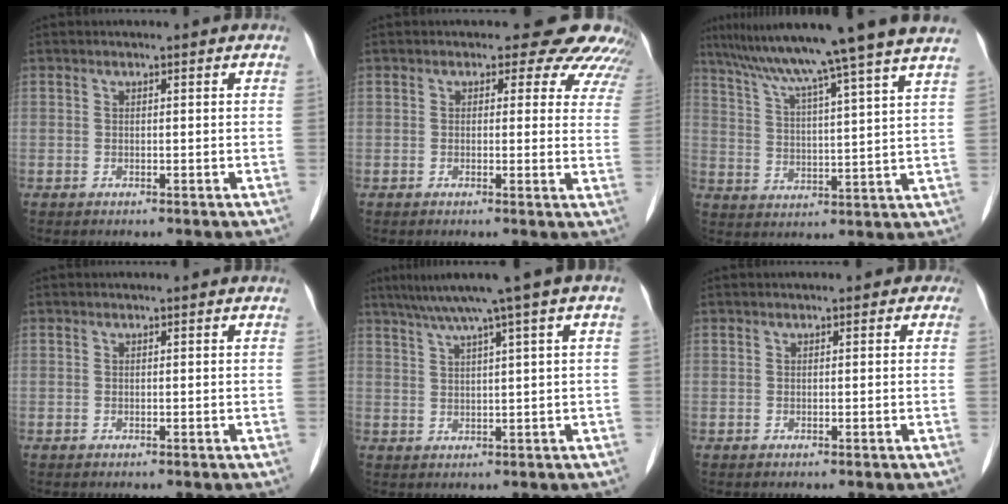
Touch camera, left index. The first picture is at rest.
{"total": 10.6, "force": [9.5, 4.1, 2.5], "torque": [0.009, -0.011, 0.066]}
{"total": 20.0, "force": [16.5, -2.1, 11.0], "torque": [-0.182, -0.002, 0.231]}
{"total": 0.0}
{"total": 7.7, "force": [4.5, -1.1, 6.1], "torque": [-0.095, 0.029, 0.074]}
{"total": 1.8, "force": [0.8, 1.4, 0.7], "torque": [0.008, 0.011, -0.002]}